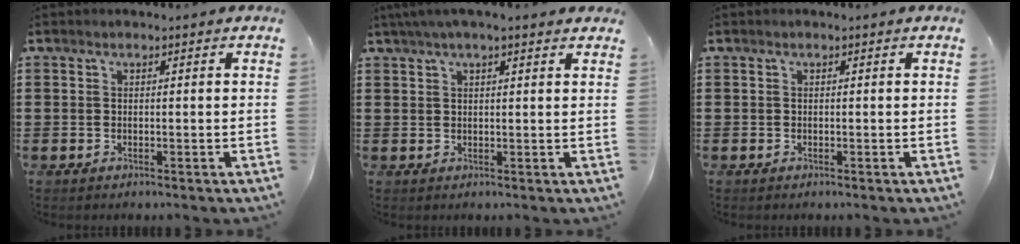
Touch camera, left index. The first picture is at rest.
{"total": 3.3, "force": [2.4, 0.4, 2.2], "torque": [-0.048, 0.006, 0.044]}
{"total": 0.0}